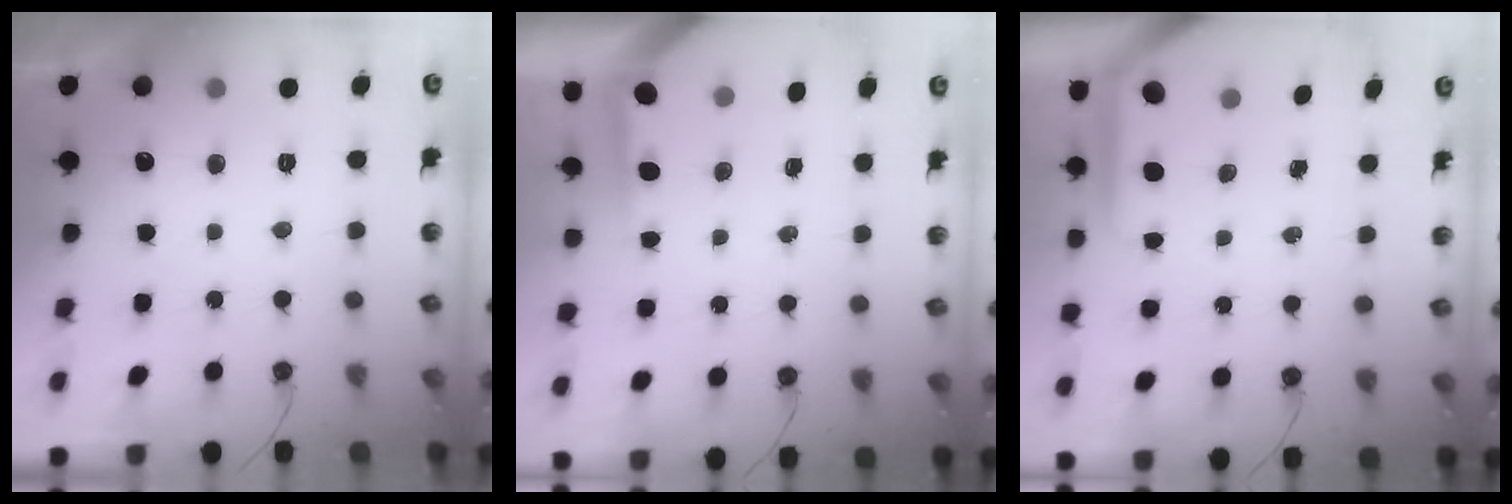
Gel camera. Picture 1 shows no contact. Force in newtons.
{"total": 3.8, "press": 3.7, "slide": 0.4}
{"total": 6.4, "press": 6.4, "slide": 0.5}